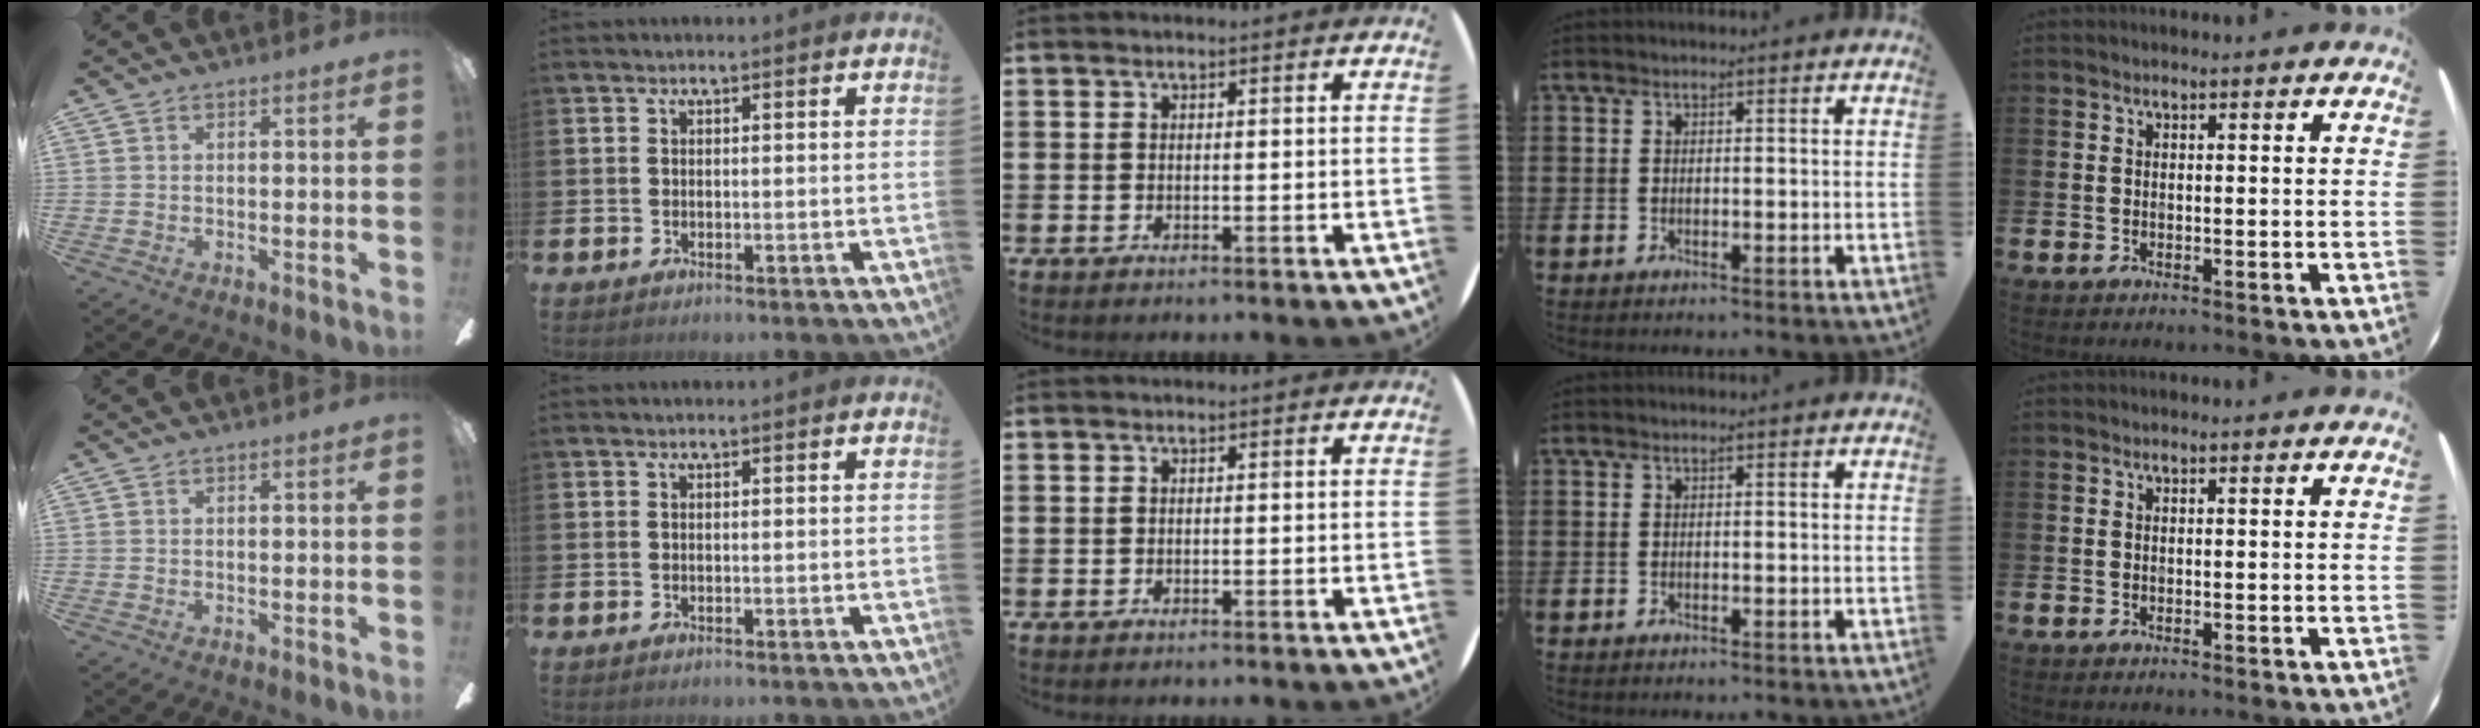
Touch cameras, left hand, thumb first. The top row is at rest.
{}